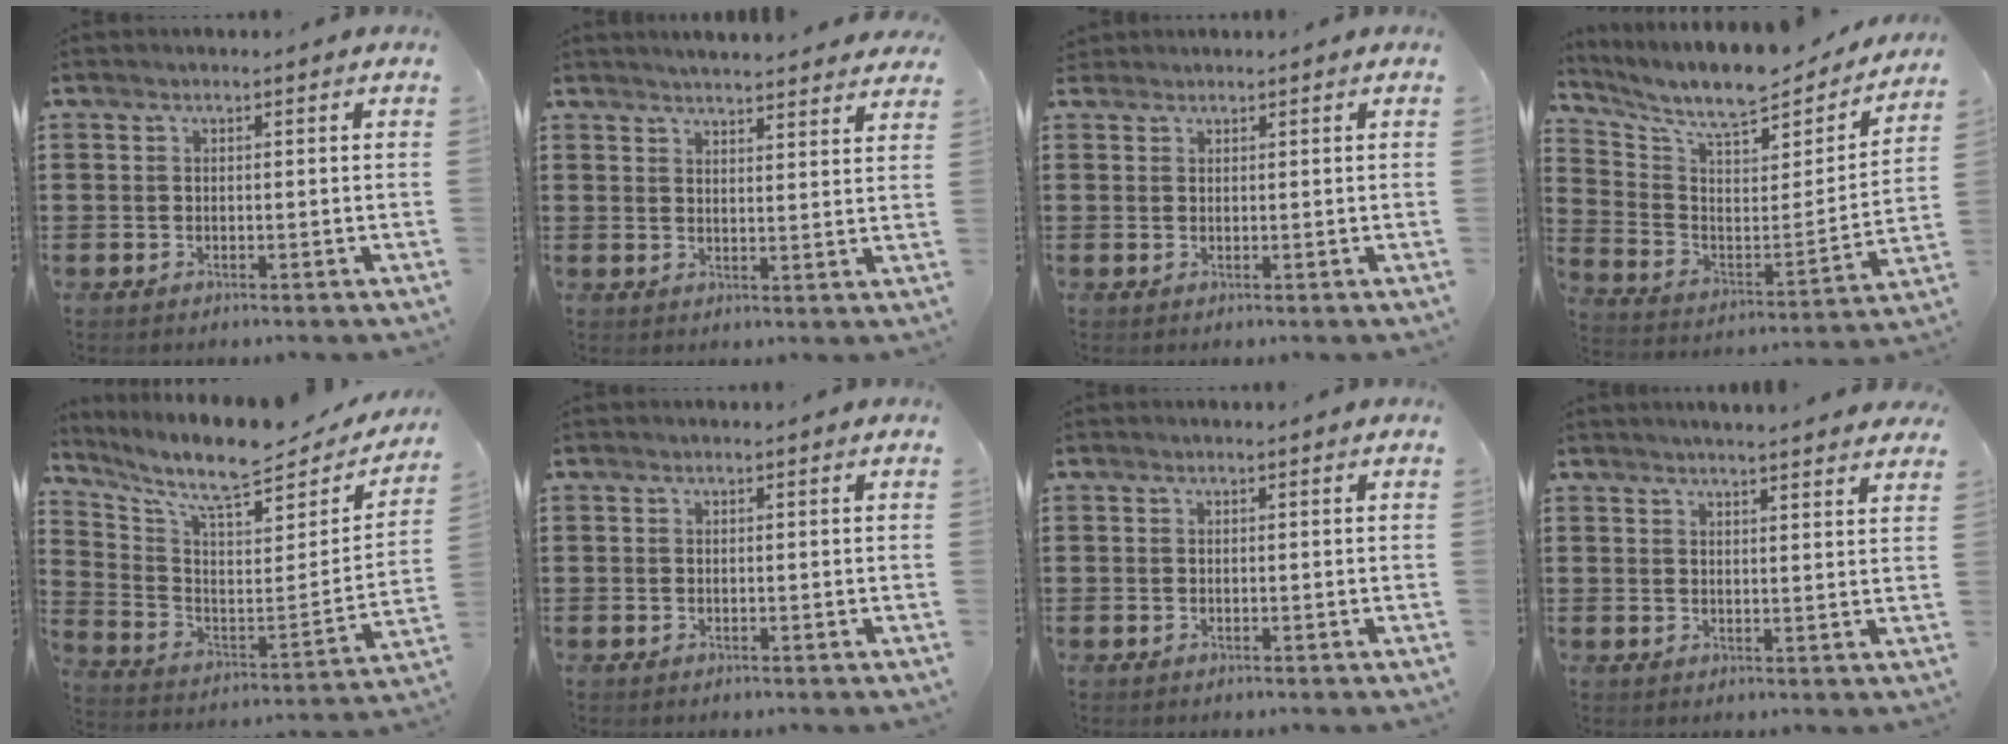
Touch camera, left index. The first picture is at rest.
{"total": 3.3, "force": [3.3, -0.3, 0.1], "torque": [-0.013, -0.016, 0.059]}
{"total": 1.0, "force": [0.9, 0.3, 0.1], "torque": [-0.005, 0.002, 0.018]}
{"total": 8.8, "force": [7.7, 1.8, 3.7], "torque": [-0.102, -0.060, 0.130]}
{"total": 8.9, "force": [7.5, 1.3, 4.6], "torque": [-0.116, -0.063, 0.123]}
{"total": 0.0}
{"total": 0.0}
{"total": 2.5, "force": [2.4, -0.3, 0.3], "torque": [-0.014, -0.008, 0.045]}